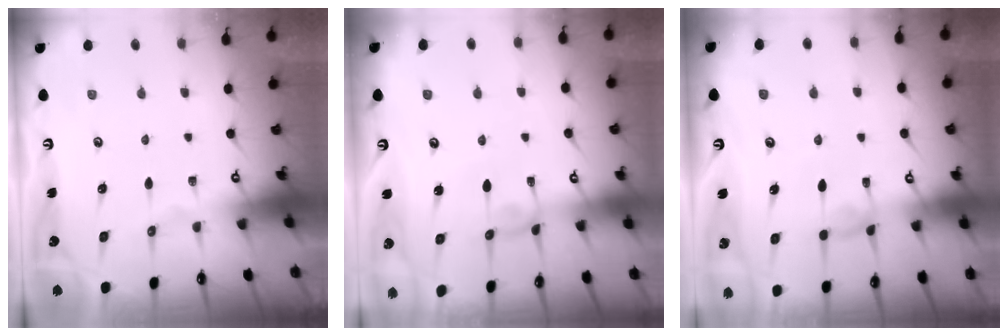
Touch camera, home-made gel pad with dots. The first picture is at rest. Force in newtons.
{"total": 1.0, "press": 0.9, "slide": 0.4}
{"total": 1.1, "press": 1.0, "slide": 0.5}